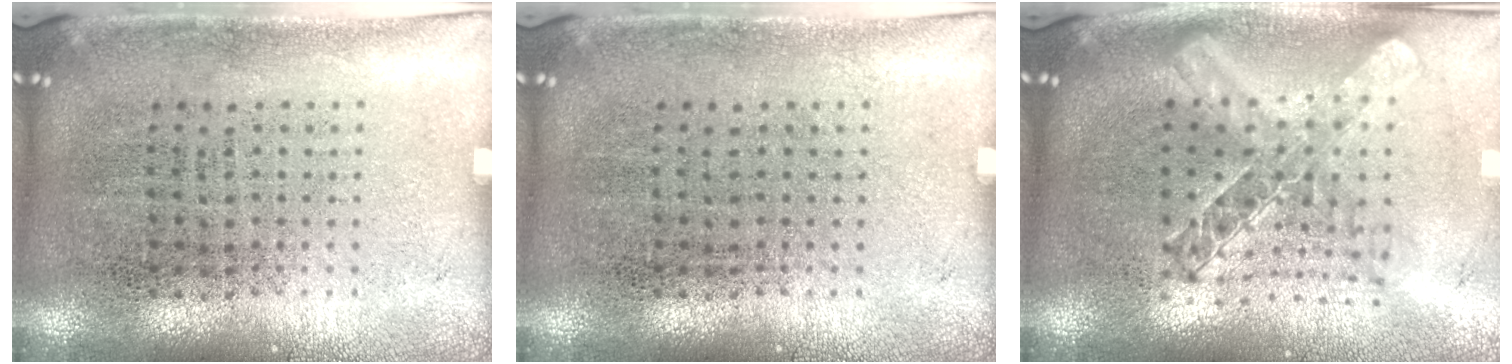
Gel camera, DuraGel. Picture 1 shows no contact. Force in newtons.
{"total": 0.0}
{"total": 1.8, "press": 1.5, "slide": 1.0}